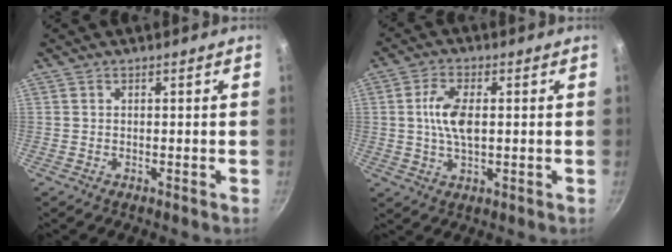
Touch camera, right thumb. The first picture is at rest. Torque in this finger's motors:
{"motor_torque": [1.10, 0.83, 1.00, -0.79, 0.35]}